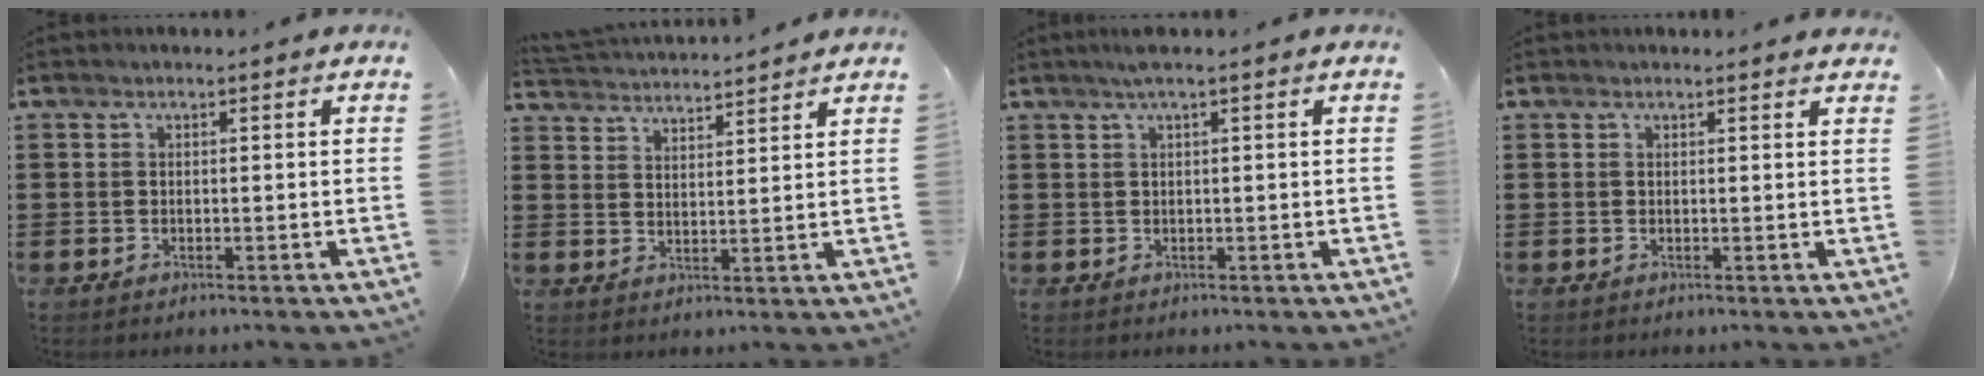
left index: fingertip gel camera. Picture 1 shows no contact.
{"total": 3.3, "force": [3.3, -0.4, -0.3], "torque": [-0.008, -0.020, 0.057]}
{"total": 1.5, "force": [0.7, -0.1, 1.3], "torque": [-0.025, -0.001, 0.013]}
{"total": 0.7, "force": [0.7, 0.0, 0.3], "torque": [-0.008, -0.001, 0.013]}